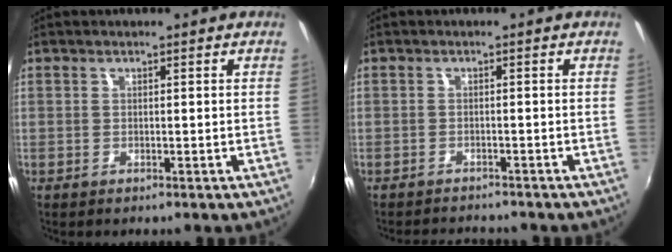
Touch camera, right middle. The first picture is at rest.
{"total": 4.4, "force": [-4.2, 0.7, 0.9], "torque": [-0.029, -0.010, -0.066]}